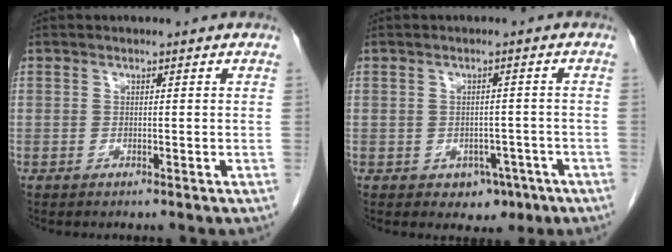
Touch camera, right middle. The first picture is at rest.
{"total": 3.9, "force": [-2.0, 2.8, 1.8], "torque": [-0.010, 0.004, -0.015]}